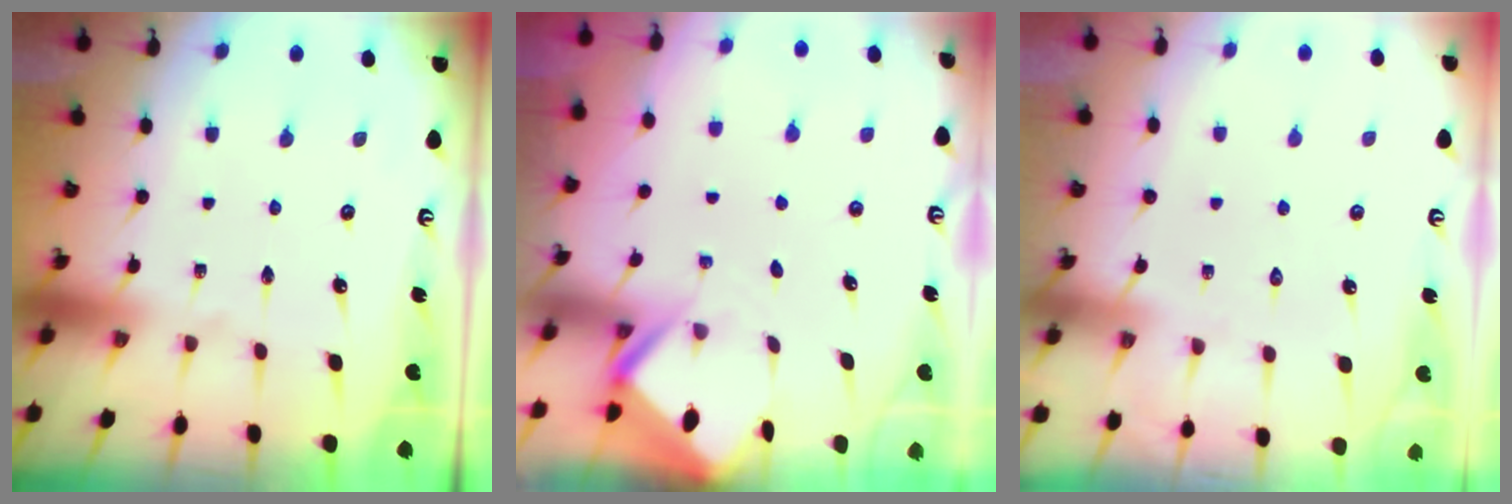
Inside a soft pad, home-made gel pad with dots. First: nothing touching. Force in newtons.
{"total": 2.3, "press": 2.3, "slide": 0.1}
{"total": 4.0, "press": 3.9, "slide": 0.5}